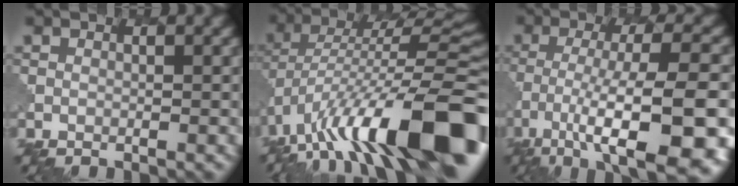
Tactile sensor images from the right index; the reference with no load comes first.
{"total": 15.0, "force": [-6.4, 5.5, 12.5], "torque": [-0.196, 0.027, -0.103]}
{"total": 13.1, "force": [-6.2, 4.0, 10.8], "torque": [-0.182, -0.004, -0.088]}